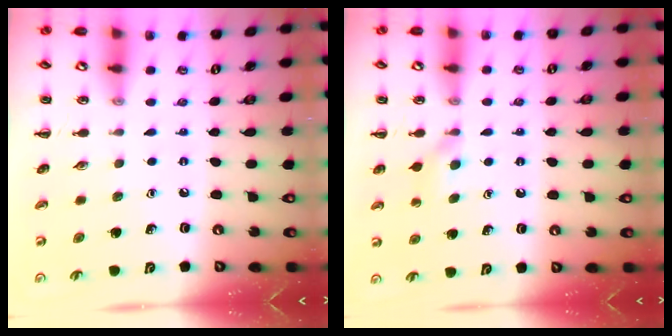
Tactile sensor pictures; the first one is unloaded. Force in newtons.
{"total": 4.0, "press": 3.7, "slide": 1.5}